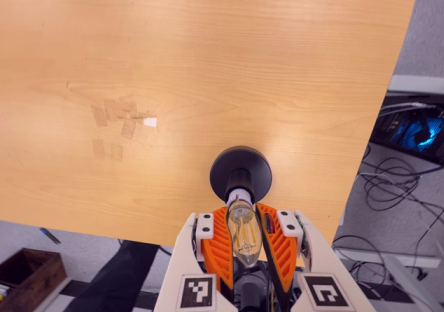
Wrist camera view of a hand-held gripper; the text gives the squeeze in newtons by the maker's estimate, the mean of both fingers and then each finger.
{"total": 22.8, "left": 21.1, "right": 24.4}